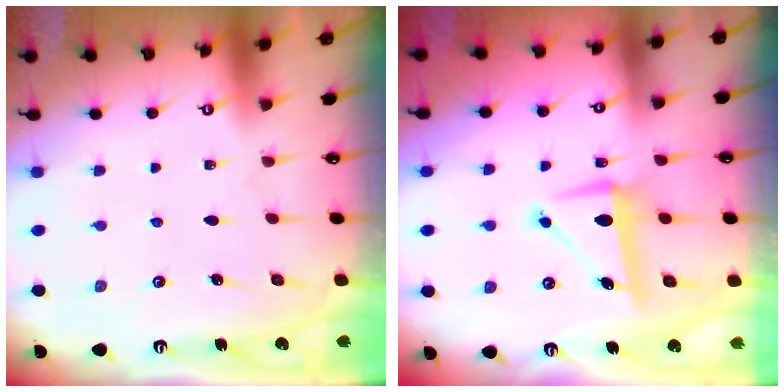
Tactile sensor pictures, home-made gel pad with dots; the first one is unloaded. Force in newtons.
{"total": 8.1, "press": 8.0, "slide": 1.0}